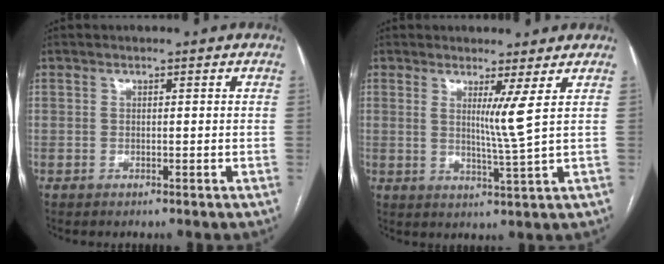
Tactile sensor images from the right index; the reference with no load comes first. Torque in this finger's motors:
{"motor_torque": [0.13, 0.28, 0.05, 0.02]}